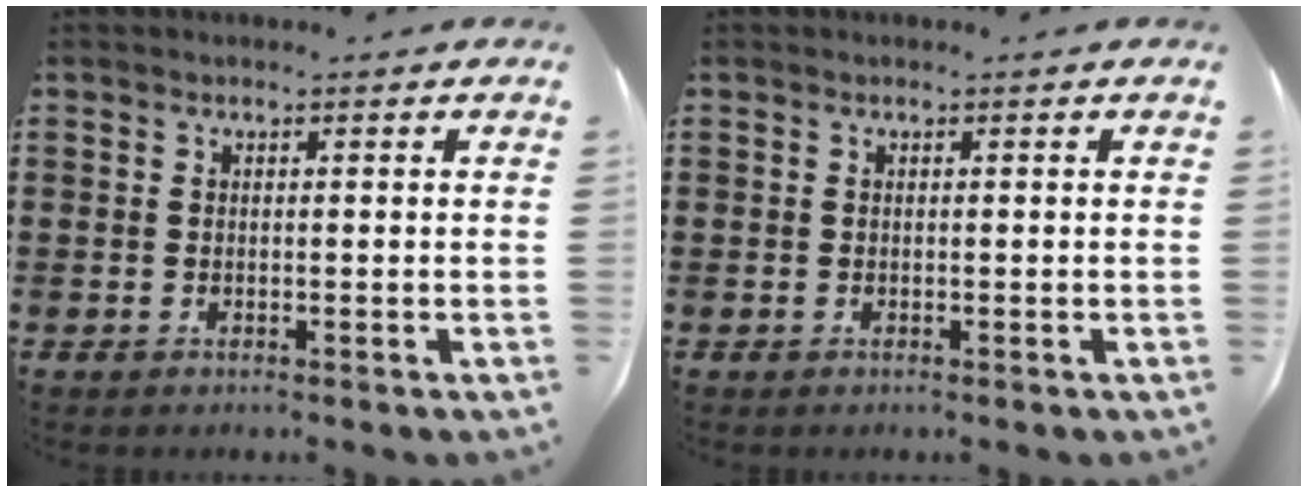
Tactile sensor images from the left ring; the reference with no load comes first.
{"total": 0.0}